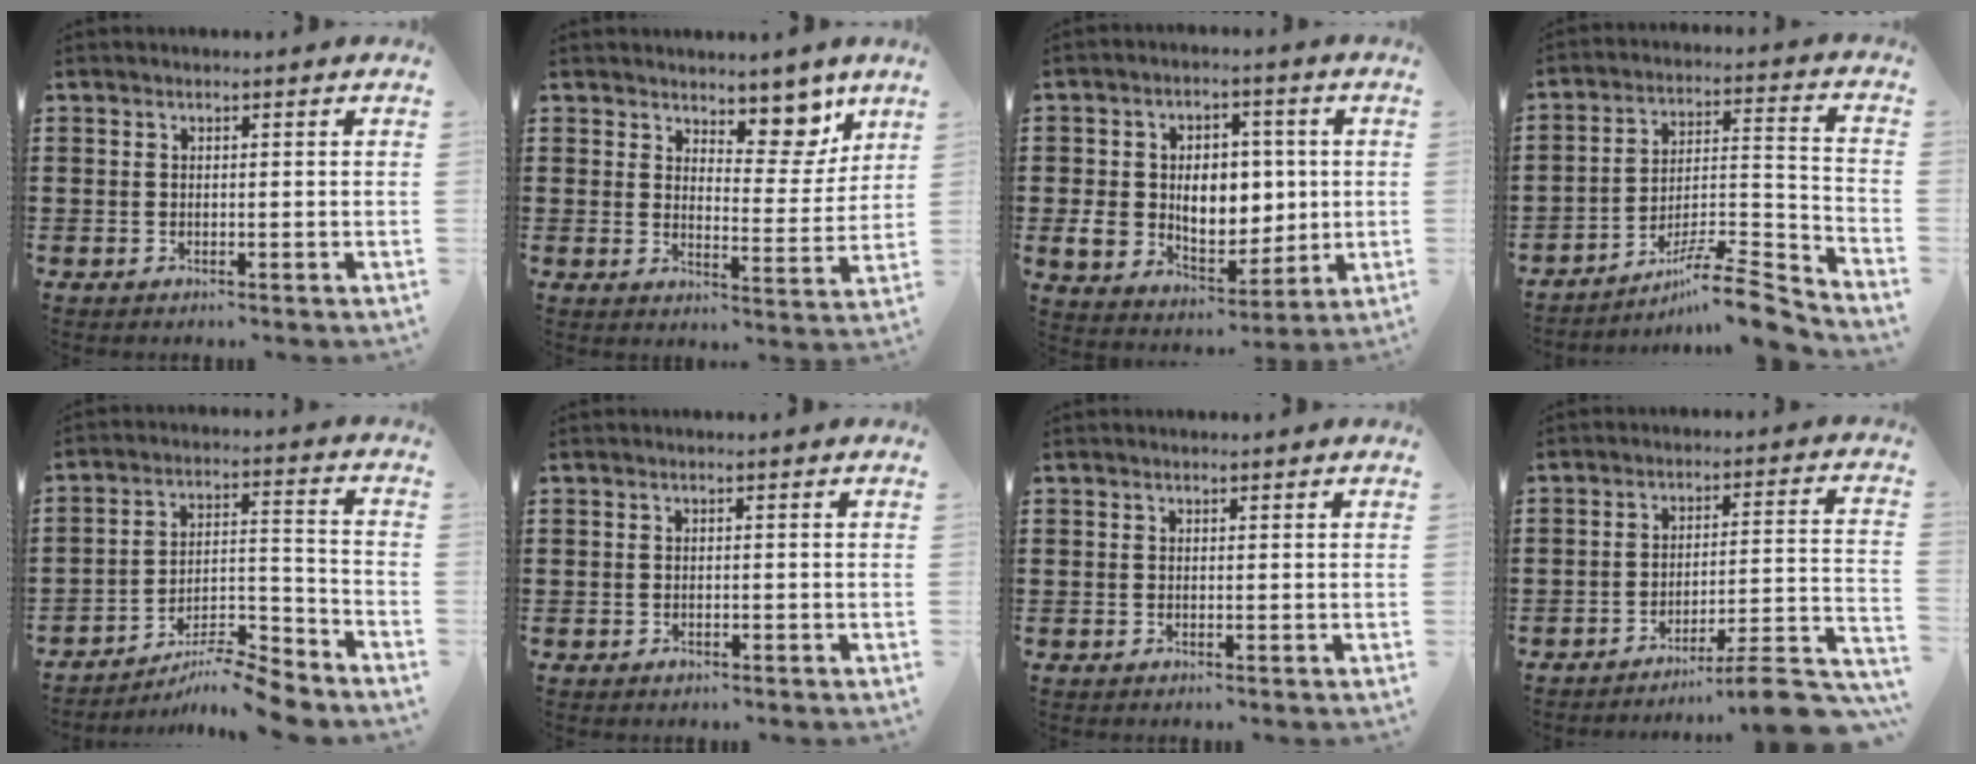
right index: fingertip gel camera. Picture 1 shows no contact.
{"total": 8.0, "force": [6.4, 3.5, 3.3], "torque": [-0.051, -0.034, 0.111]}
{"total": 9.1, "force": [0.6, 7.2, 5.6], "torque": [-0.115, 0.016, 0.014]}
{"total": 9.5, "force": [-8.0, 1.1, 5.0], "torque": [-0.068, 0.016, -0.155]}
{"total": 8.8, "force": [-8.2, 0.8, 3.3], "torque": [-0.040, 0.022, -0.156]}
{"total": 0.5, "force": [-0.3, 0.3, 0.2], "torque": [-0.006, -0.002, -0.006]}
{"total": 0.0}
{"total": 7.3, "force": [-6.3, -0.1, 3.8], "torque": [-0.054, -0.008, -0.120]}